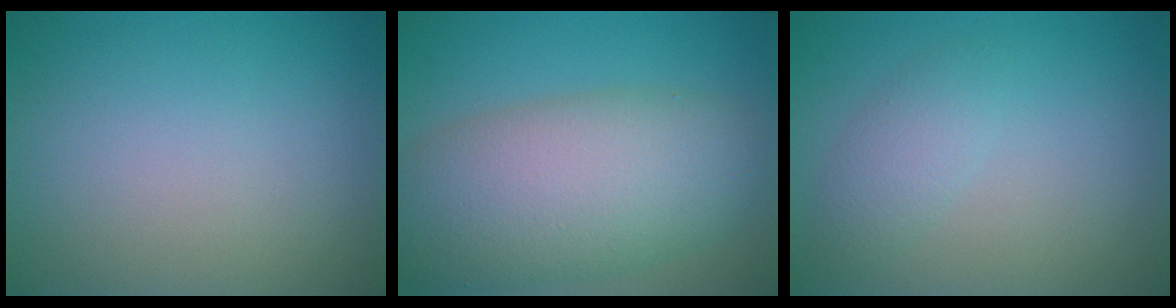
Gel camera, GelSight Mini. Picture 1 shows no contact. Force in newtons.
{"total": 10.0, "press": 10.0, "slide": 0.3}
{"total": 2.0, "press": 2.0, "slide": 0.1}